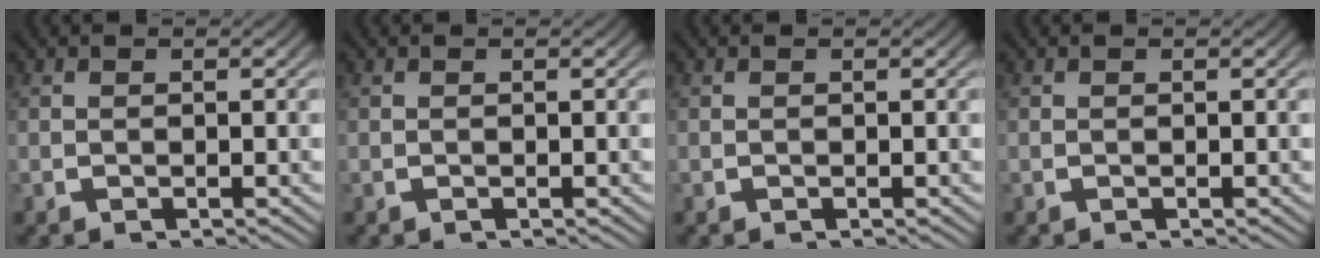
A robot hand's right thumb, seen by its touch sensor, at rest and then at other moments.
{"total": 0.0}
{"total": 0.0}
{"total": 0.0}